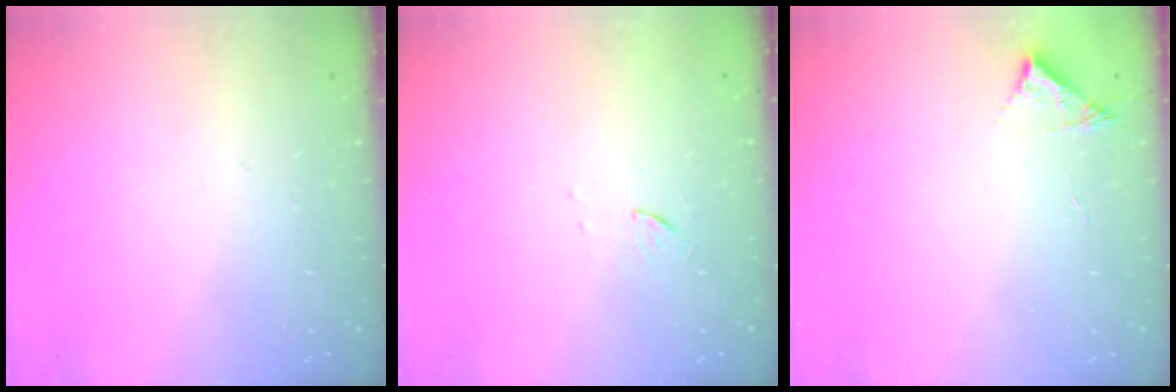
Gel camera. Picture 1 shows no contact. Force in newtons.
{"total": 3.1, "press": 2.8, "slide": 1.2}
{"total": 3.6, "press": 3.6, "slide": 0.1}